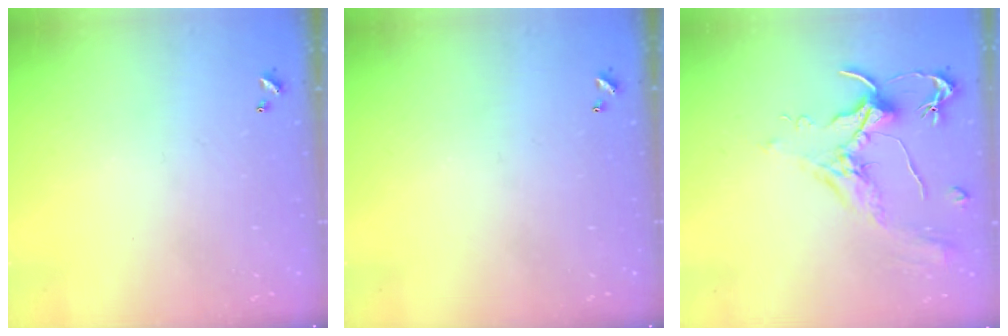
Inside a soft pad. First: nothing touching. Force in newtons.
{"total": 0.0}
{"total": 2.0, "press": 1.8, "slide": 0.8}